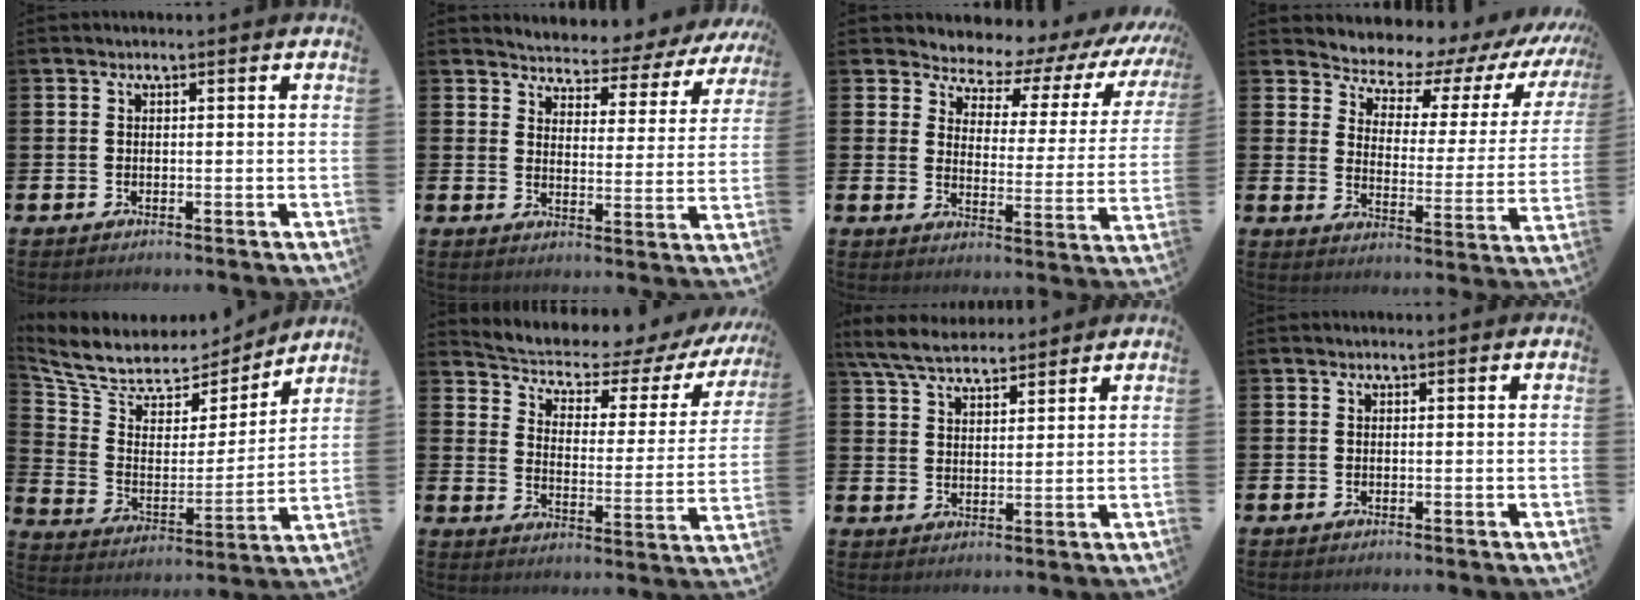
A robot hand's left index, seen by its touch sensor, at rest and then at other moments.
{"total": 4.0, "force": [3.9, 1.1, 0.1], "torque": [-0.014, -0.042, 0.059]}
{"total": 5.7, "force": [5.2, 2.2, 0.9], "torque": [-0.031, -0.056, 0.079]}
{"total": 7.0, "force": [6.4, 2.3, 1.5], "torque": [-0.047, -0.063, 0.104]}
{"total": 8.3, "force": [7.4, 3.4, 1.4], "torque": [-0.071, -0.055, 0.131]}
{"total": 4.9, "force": [4.3, 1.6, 1.7], "torque": [-0.056, -0.038, 0.064]}
{"total": 6.4, "force": [6.0, 1.2, 1.9], "torque": [-0.052, -0.020, 0.110]}
{"total": 0.0}